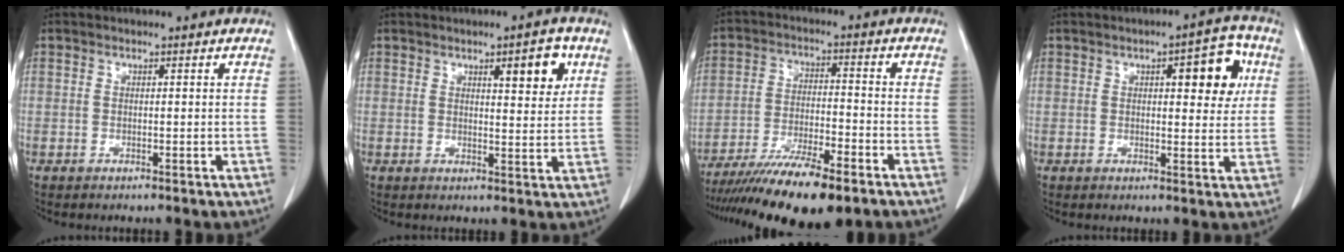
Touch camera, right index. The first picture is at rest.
{"total": 5.6, "force": [2.7, 1.3, 4.8], "torque": [-0.063, -0.003, 0.036]}
{"total": 14.7, "force": [-11.2, 2.3, 9.2], "torque": [-0.162, -0.028, -0.187]}
{"total": 7.7, "force": [2.5, 2.6, 6.9], "torque": [-0.079, 0.012, 0.027]}